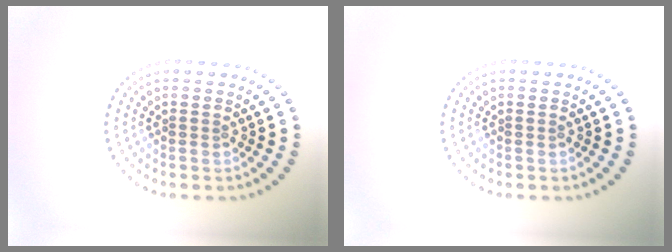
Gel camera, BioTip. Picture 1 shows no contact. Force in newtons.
{"total": 0.0}